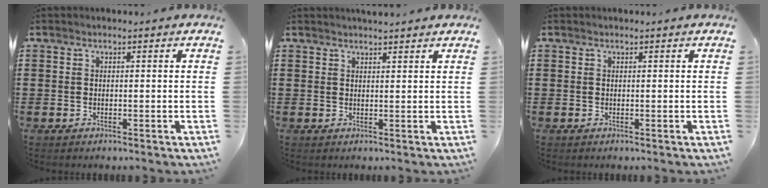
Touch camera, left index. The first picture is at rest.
{"total": 1.8, "force": [1.8, 0.1, 0.3], "torque": [-0.010, 0.001, 0.034]}
{"total": 0.0}